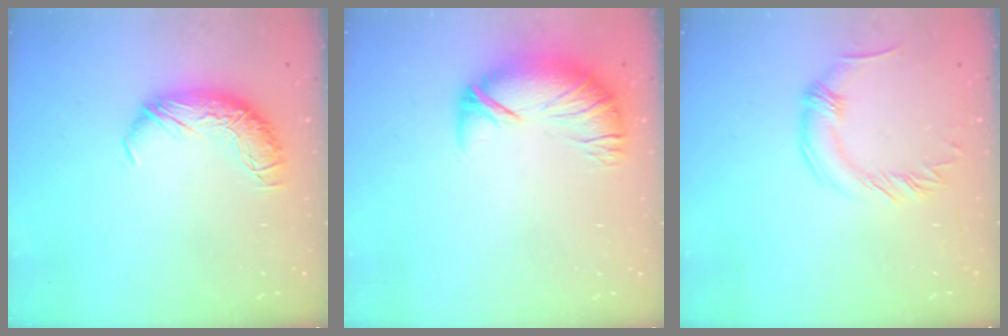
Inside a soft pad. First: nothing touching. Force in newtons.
{"total": 2.8, "press": 1.7, "slide": 2.3}
{"total": 0.0}